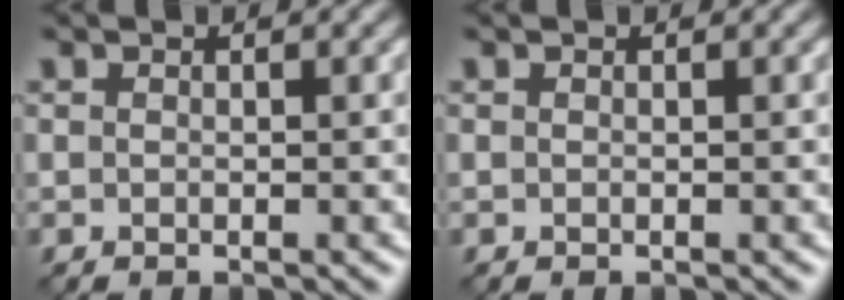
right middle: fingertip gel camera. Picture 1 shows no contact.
{"total": 0.0}